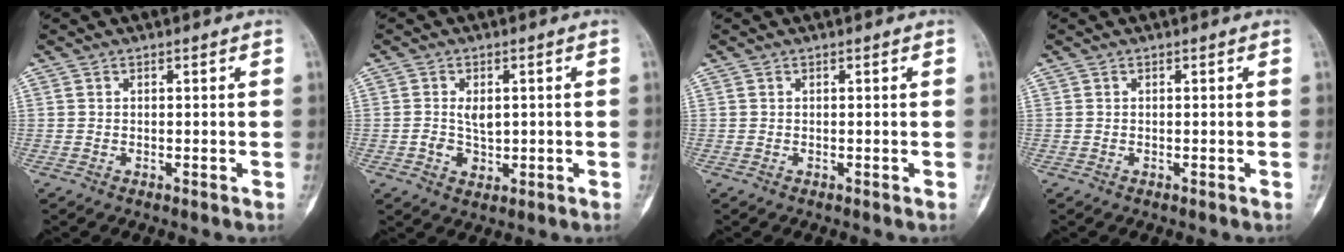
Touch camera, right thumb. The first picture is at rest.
{"total": 4.5, "force": [-0.1, 3.1, 3.3], "torque": [-0.041, -0.002, 0.005]}
{"total": 0.0}
{"total": 0.0}